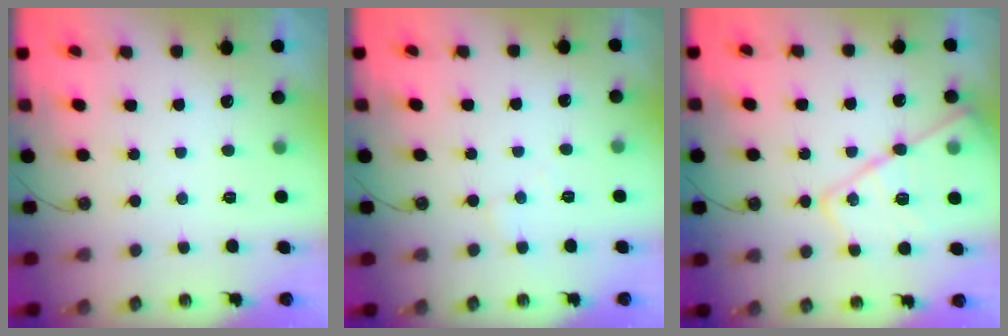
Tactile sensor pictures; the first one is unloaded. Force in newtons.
{"total": 3.4, "press": 3.3, "slide": 0.5}
{"total": 18.2, "press": 18.1, "slide": 1.6}